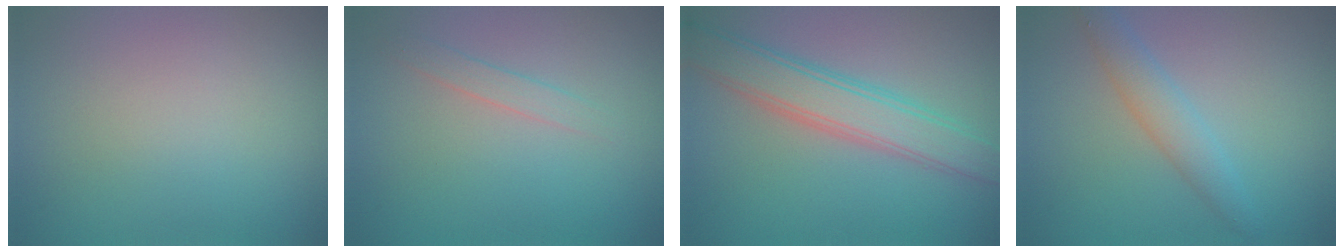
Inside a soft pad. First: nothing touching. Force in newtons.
{"total": 1.3, "press": 1.3, "slide": 0.0}
{"total": 5.0, "press": 5.0, "slide": 0.2}
{"total": 2.8, "press": 2.8, "slide": 0.0}